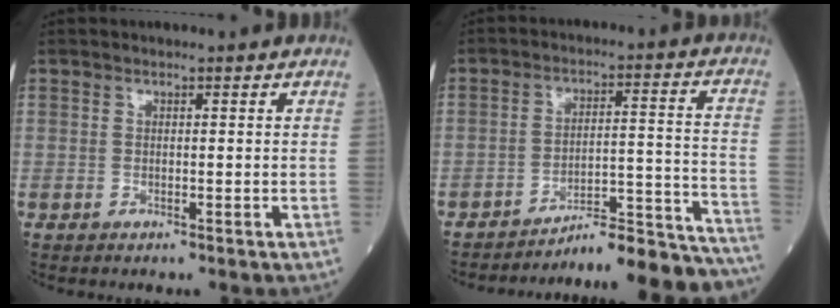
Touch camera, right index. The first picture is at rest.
{"total": 17.9, "force": [-17.5, -0.4, 3.4], "torque": [-0.013, 0.030, -0.239]}